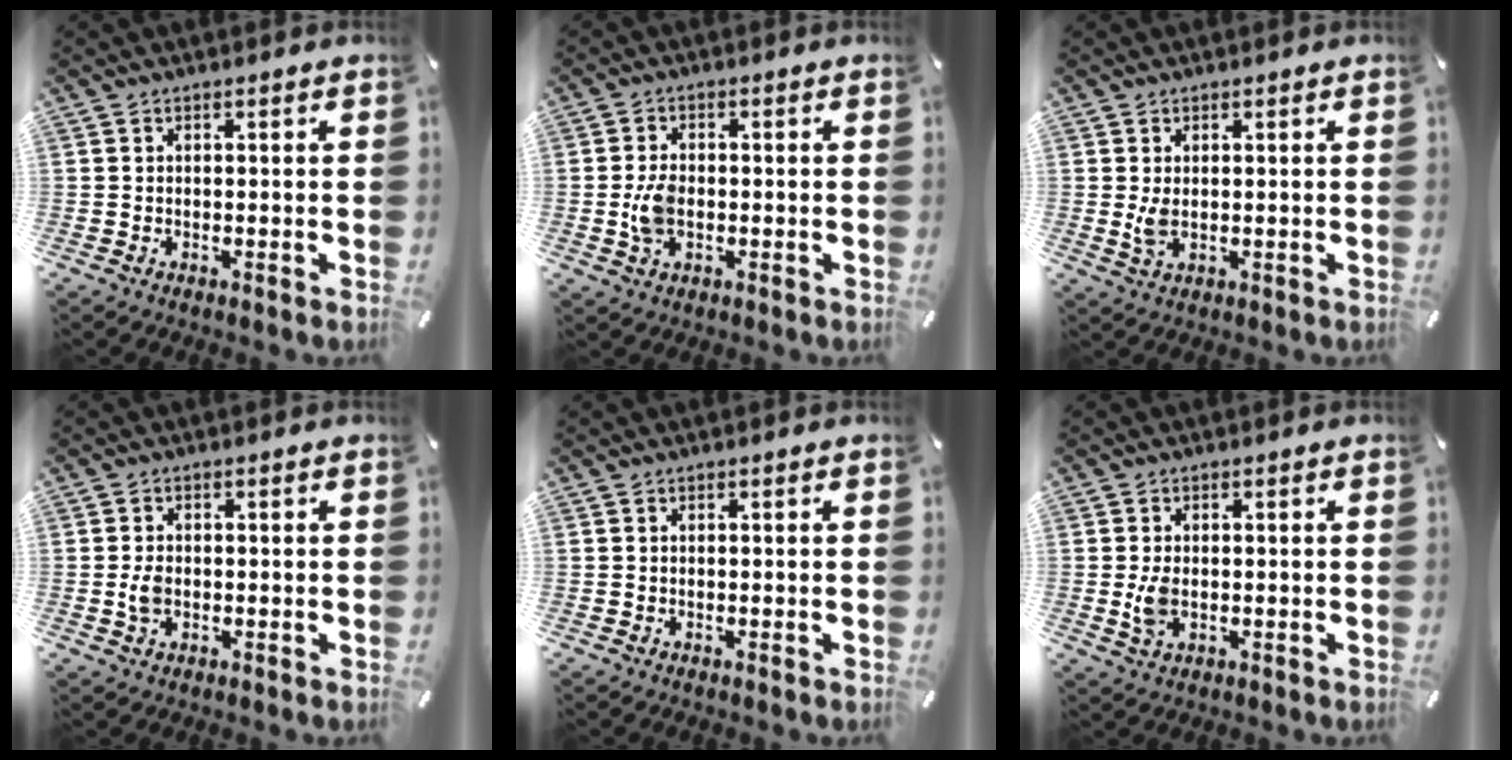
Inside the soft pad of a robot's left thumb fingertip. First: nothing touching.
{"total": 5.4, "force": [-0.7, 3.5, 4.1], "torque": [-0.092, 0.000, -0.016]}
{"total": 3.6, "force": [0.3, 1.9, 3.0], "torque": [-0.064, -0.006, 0.001]}
{"total": 3.2, "force": [-0.3, 2.2, 2.3], "torque": [-0.049, 0.003, -0.007]}
{"total": 0.0}
{"total": 4.3, "force": [-0.2, 2.7, 3.4], "torque": [-0.082, -0.010, -0.012]}